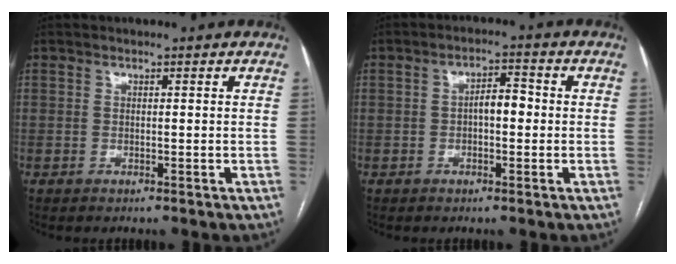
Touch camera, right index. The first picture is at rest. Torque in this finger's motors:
{"motor_torque": [0.58, 0.04, 0.24, 0.06]}